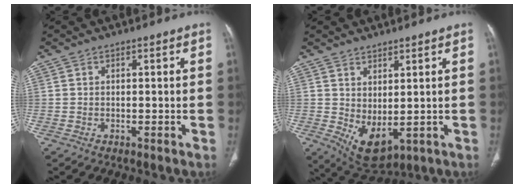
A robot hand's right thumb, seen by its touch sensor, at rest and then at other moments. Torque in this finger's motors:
{"motor_torque": [-0.49, 0.36, -0.11, -0.09, 0.19]}